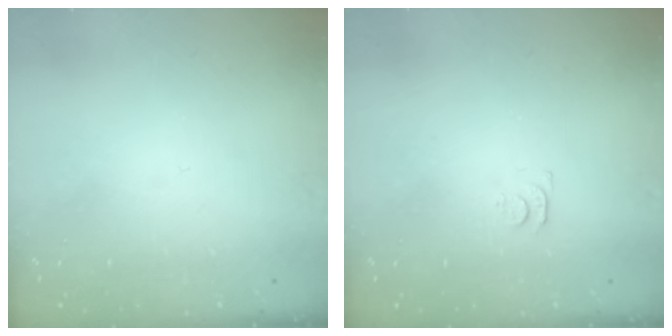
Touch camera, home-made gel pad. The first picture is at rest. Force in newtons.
{"total": 3.4, "press": 3.4, "slide": 0.5}